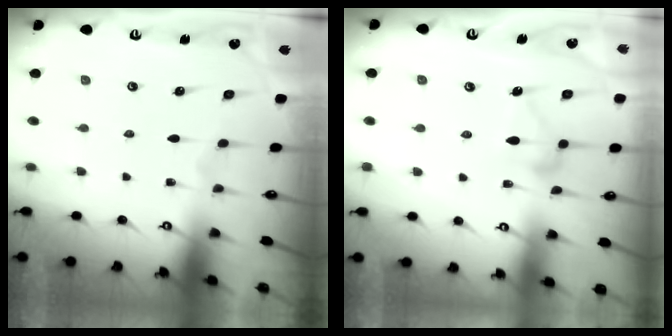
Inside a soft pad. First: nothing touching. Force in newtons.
{"total": 10.6, "press": 10.6, "slide": 0.4}